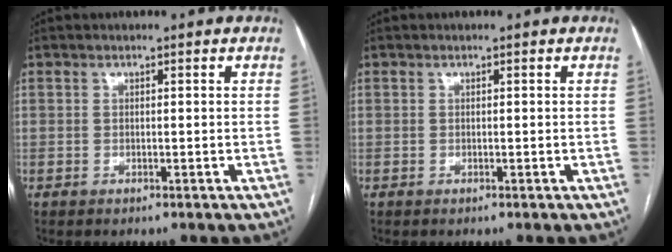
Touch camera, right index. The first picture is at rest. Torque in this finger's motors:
{"motor_torque": [0.00, 0.00, 0.00, 0.00]}